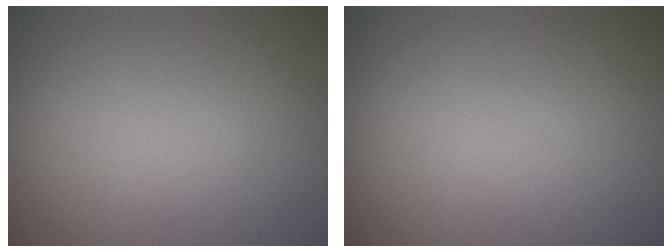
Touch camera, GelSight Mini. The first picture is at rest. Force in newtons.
{"total": 0.0}